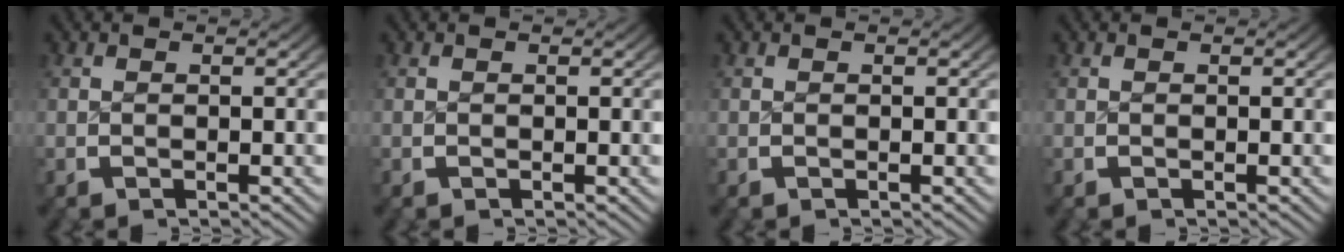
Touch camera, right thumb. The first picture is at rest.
{"total": 0.0}
{"total": 0.0}
{"total": 0.0}